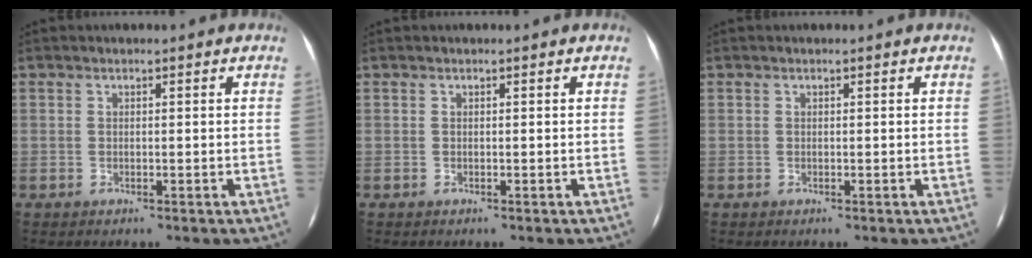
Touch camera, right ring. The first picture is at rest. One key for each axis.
{"total": 0.0}
{"total": 0.0}